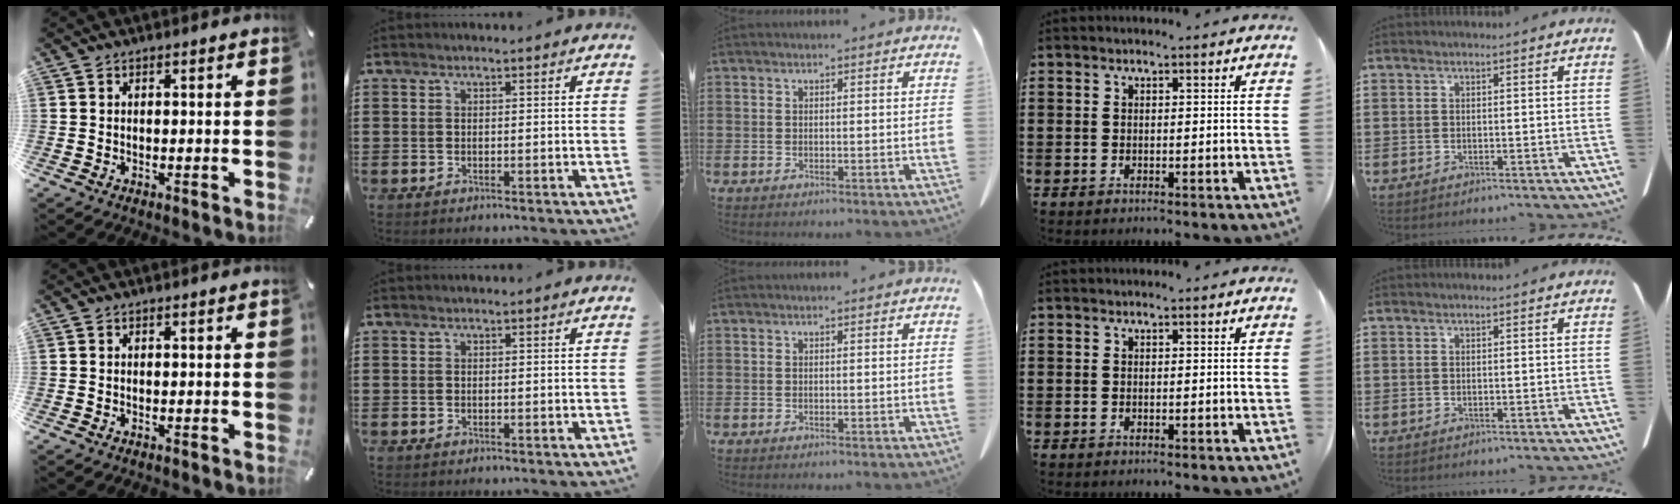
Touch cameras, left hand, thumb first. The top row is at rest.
{}